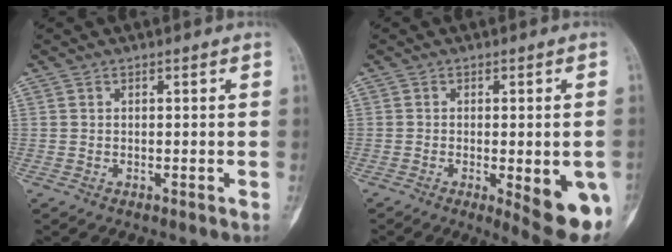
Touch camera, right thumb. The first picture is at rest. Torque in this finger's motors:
{"motor_torque": [0.01, 0.54, -0.17, -0.01, 0.07]}